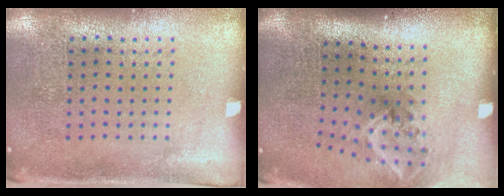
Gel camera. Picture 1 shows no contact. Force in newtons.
{"total": 2.1, "press": 1.4, "slide": 1.5}